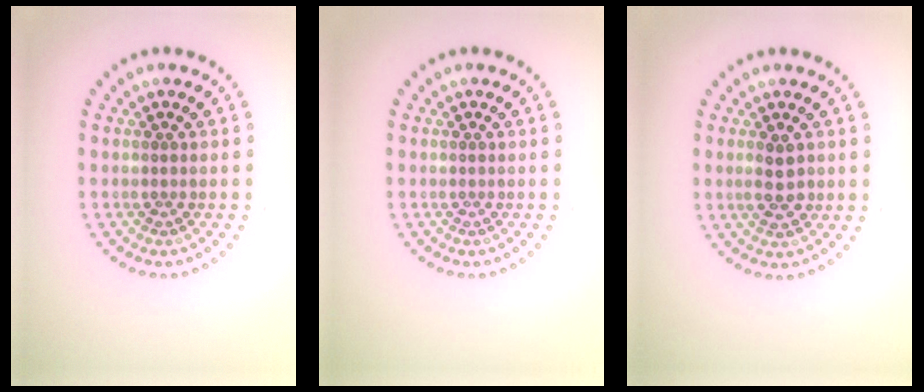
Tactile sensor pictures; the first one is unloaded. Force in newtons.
{"total": 0.0}
{"total": 2.0, "press": 2.0, "slide": 0.2}